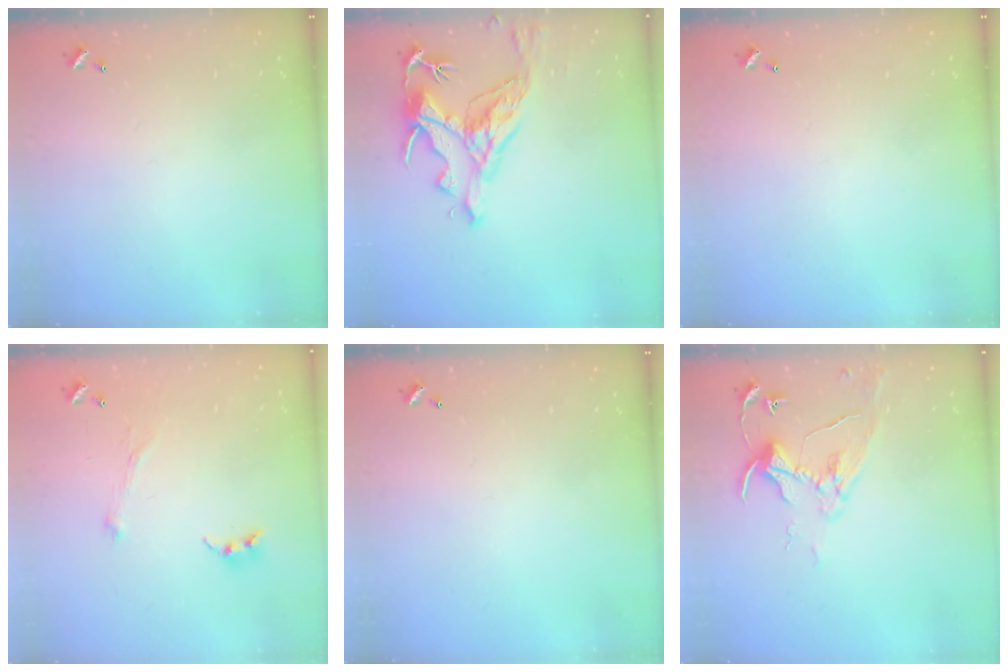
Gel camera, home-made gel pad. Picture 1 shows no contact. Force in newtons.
{"total": 7.8, "press": 7.7, "slide": 1.4}
{"total": 0.0}
{"total": 2.1, "press": 2.0, "slide": 0.7}
{"total": 0.0}
{"total": 8.5, "press": 8.4, "slide": 0.9}